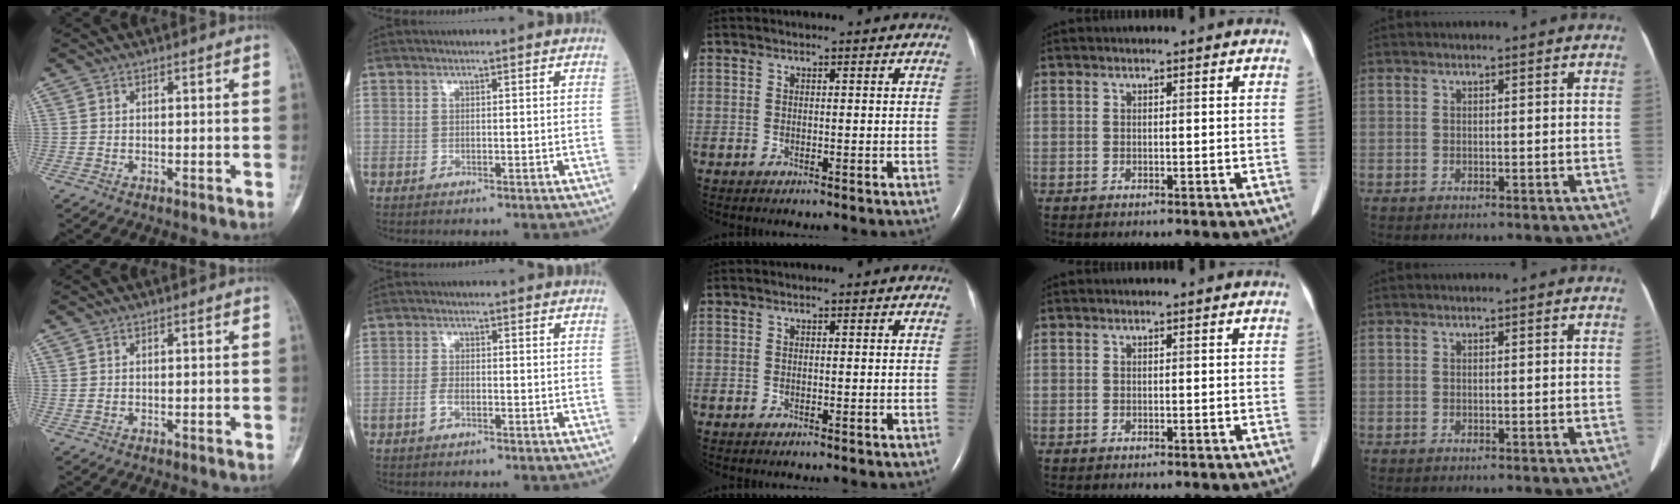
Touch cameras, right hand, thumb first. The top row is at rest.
{"thumb": {"total": 0.7, "force": [0.0, 0.4, 0.6], "torque": [-0.016, 0.004, 0.007]}, "index": {"total": 1.8, "force": [-0.9, 0.8, 1.3], "torque": [-0.028, 0.003, -0.017]}}